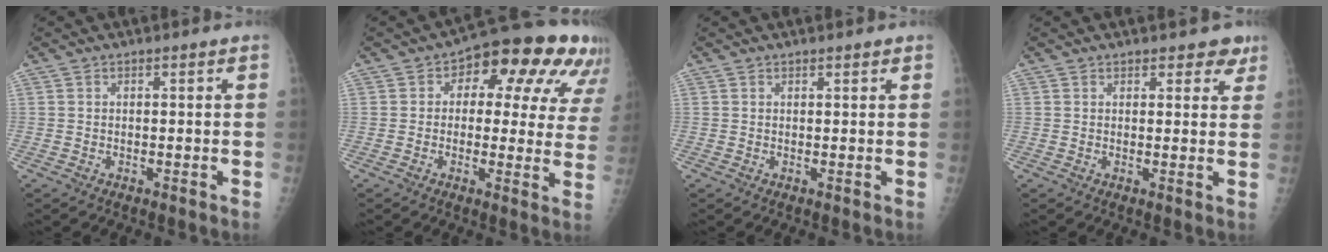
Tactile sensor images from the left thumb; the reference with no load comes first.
{"total": 17.1, "force": [7.1, 9.4, 12.4], "torque": [-0.099, 0.011, 0.075]}
{"total": 0.8, "force": [0.7, 0.2, 0.3], "torque": [-0.005, -0.003, 0.010]}
{"total": 3.7, "force": [2.9, 2.0, 1.2], "torque": [0.019, -0.014, 0.031]}